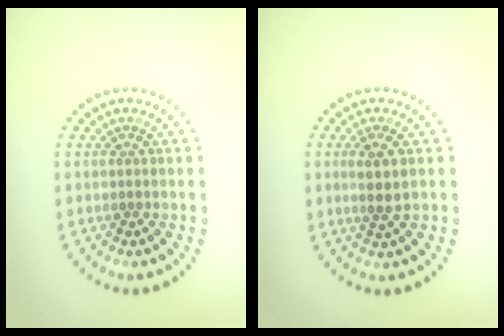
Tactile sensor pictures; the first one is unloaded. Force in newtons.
{"total": 2.4, "press": 2.2, "slide": 1.1}